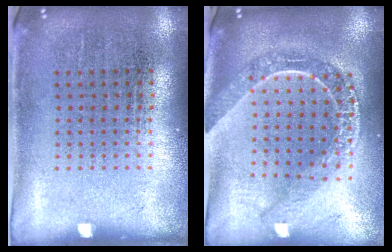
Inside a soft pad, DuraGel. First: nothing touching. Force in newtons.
{"total": 2.0, "press": 1.7, "slide": 1.1}